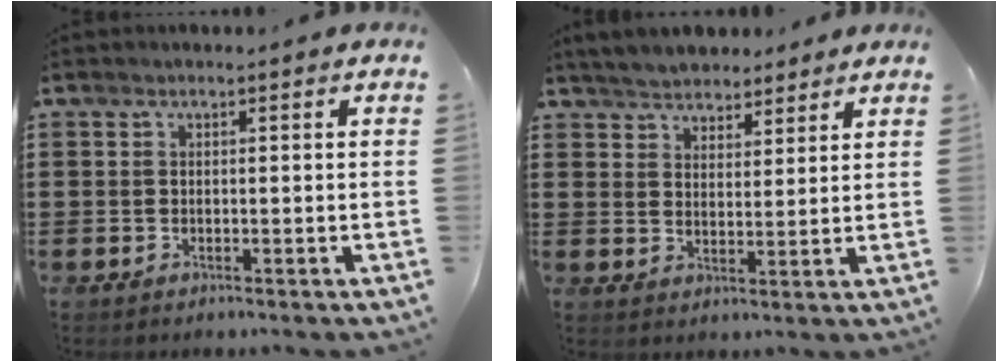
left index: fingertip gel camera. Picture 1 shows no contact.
{"total": 4.6, "force": [4.4, 1.3, 0.2], "torque": [-0.024, -0.008, 0.080]}